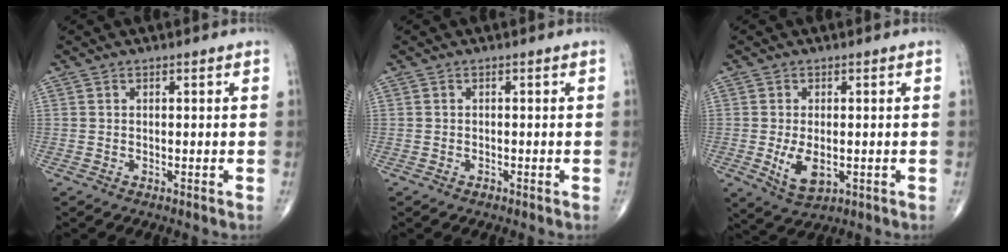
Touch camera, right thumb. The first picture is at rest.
{"total": 0.7, "force": [-0.5, 0.4, 0.2], "torque": [-0.003, 0.002, -0.009]}
{"total": 6.1, "force": [-1.0, 3.3, 5.0], "torque": [-0.089, -0.013, -0.009]}